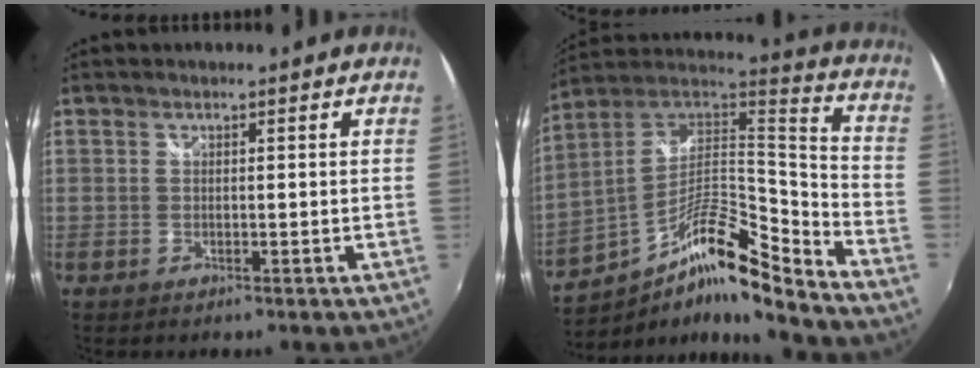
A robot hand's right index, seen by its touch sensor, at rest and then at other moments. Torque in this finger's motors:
{"motor_torque": [-1.01, -1.13, -0.22, -0.04]}